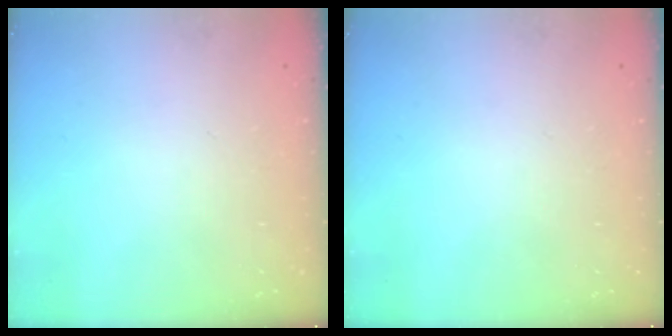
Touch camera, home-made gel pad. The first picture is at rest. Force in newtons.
{"total": 0.0}